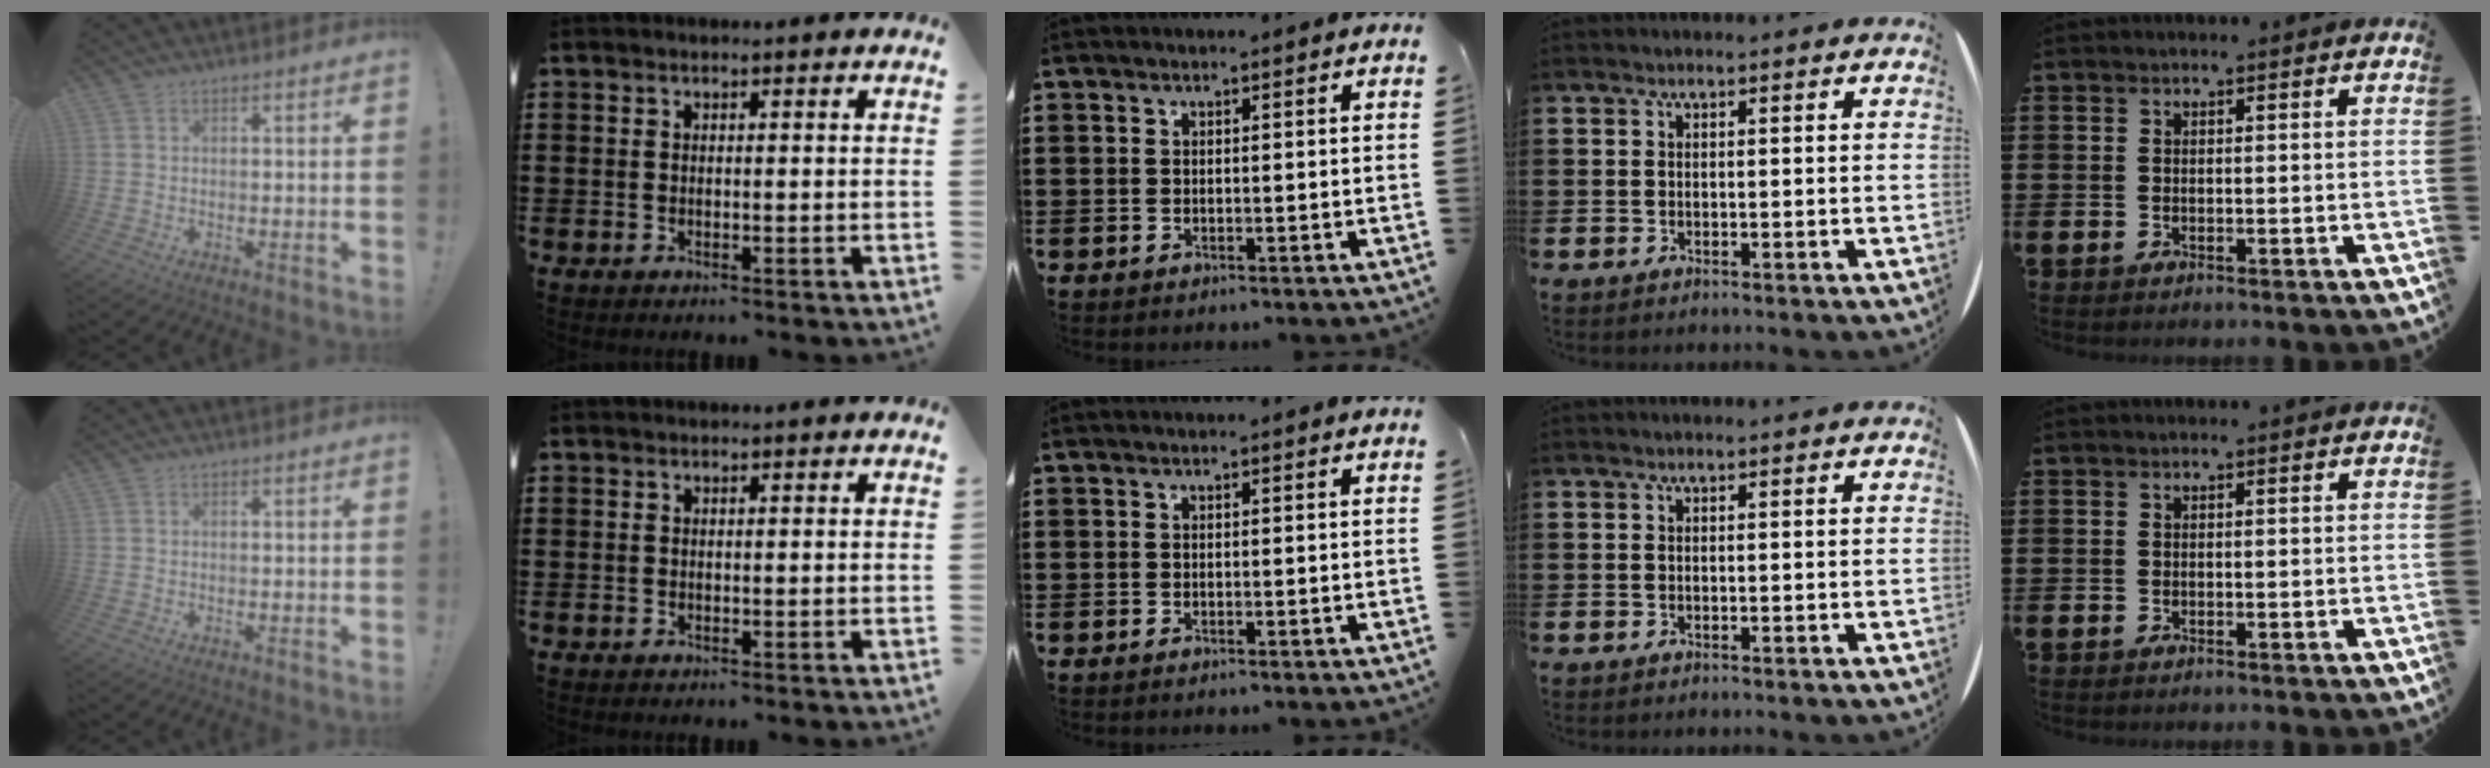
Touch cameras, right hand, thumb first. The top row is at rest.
{}